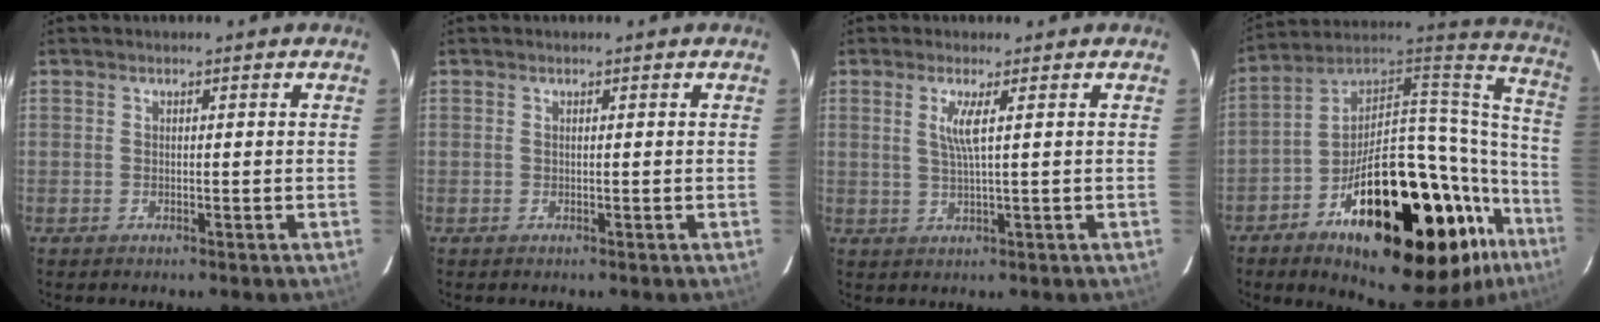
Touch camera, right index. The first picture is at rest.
{"total": 0.0}
{"total": 3.5, "force": [1.1, -0.5, 3.3], "torque": [-0.064, -0.006, 0.022]}
{"total": 38.6, "force": [-19.0, 16.2, 29.5], "torque": [-0.404, 0.051, -0.280]}